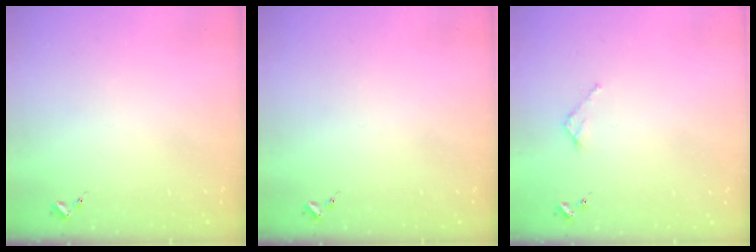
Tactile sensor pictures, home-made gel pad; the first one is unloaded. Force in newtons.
{"total": 0.0}
{"total": 2.7, "press": 2.7, "slide": 0.2}